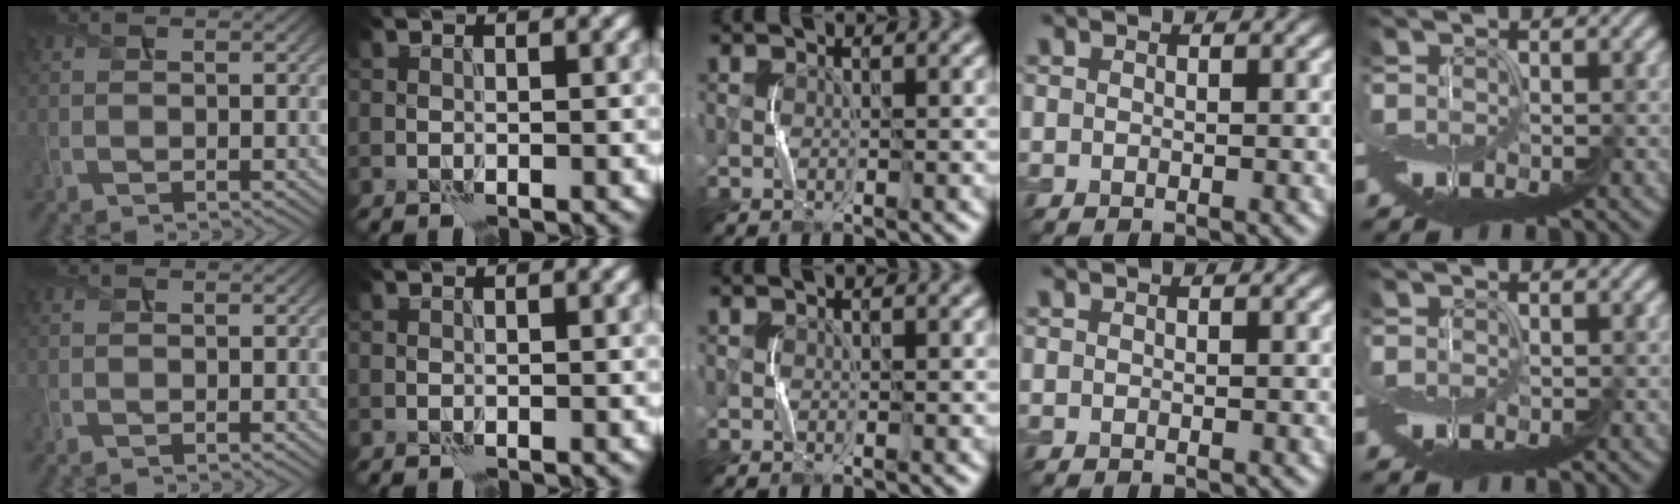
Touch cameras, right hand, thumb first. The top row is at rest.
{}